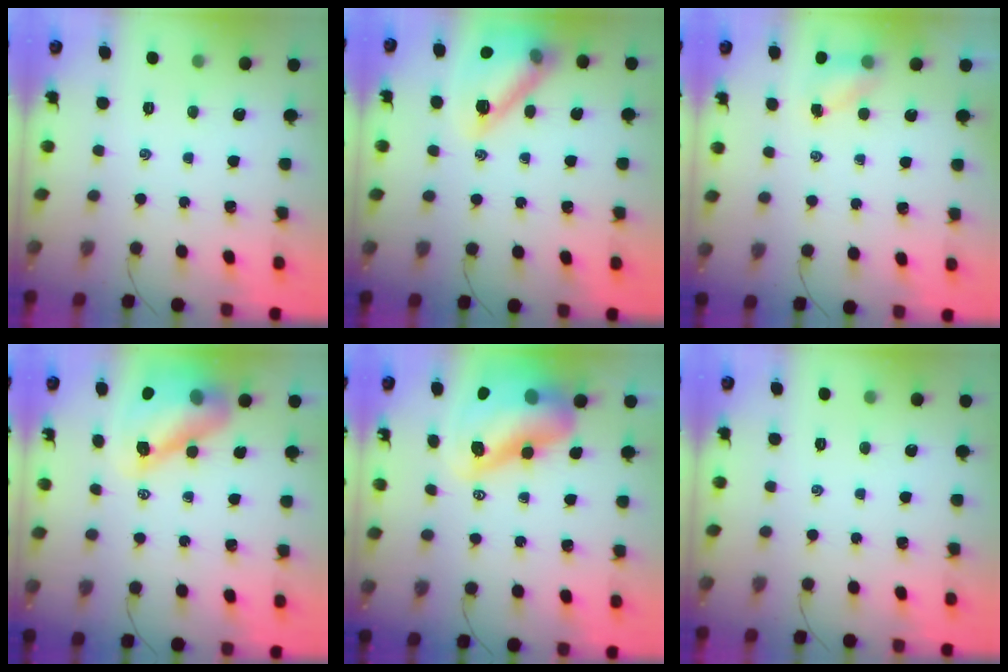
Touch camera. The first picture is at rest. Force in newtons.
{"total": 16.7, "press": 16.7, "slide": 1.6}
{"total": 4.3, "press": 4.2, "slide": 0.8}
{"total": 14.1, "press": 13.4, "slide": 4.4}
{"total": 17.5, "press": 16.9, "slide": 4.7}
{"total": 0.0}